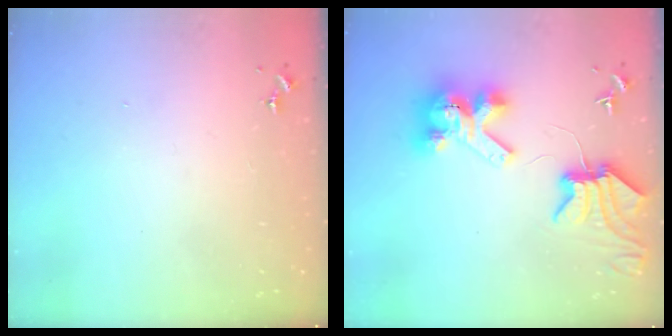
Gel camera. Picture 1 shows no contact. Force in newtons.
{"total": 10.2, "press": 10.1, "slide": 1.5}